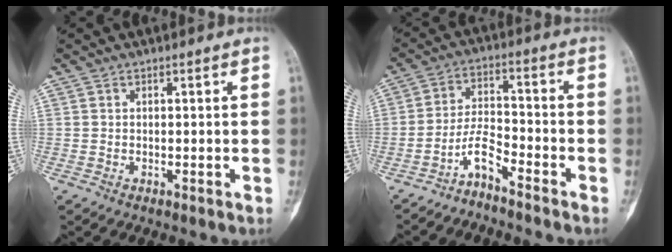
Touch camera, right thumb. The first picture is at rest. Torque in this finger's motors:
{"motor_torque": [0.02, 0.25, 0.04, 0.07, 0.00]}